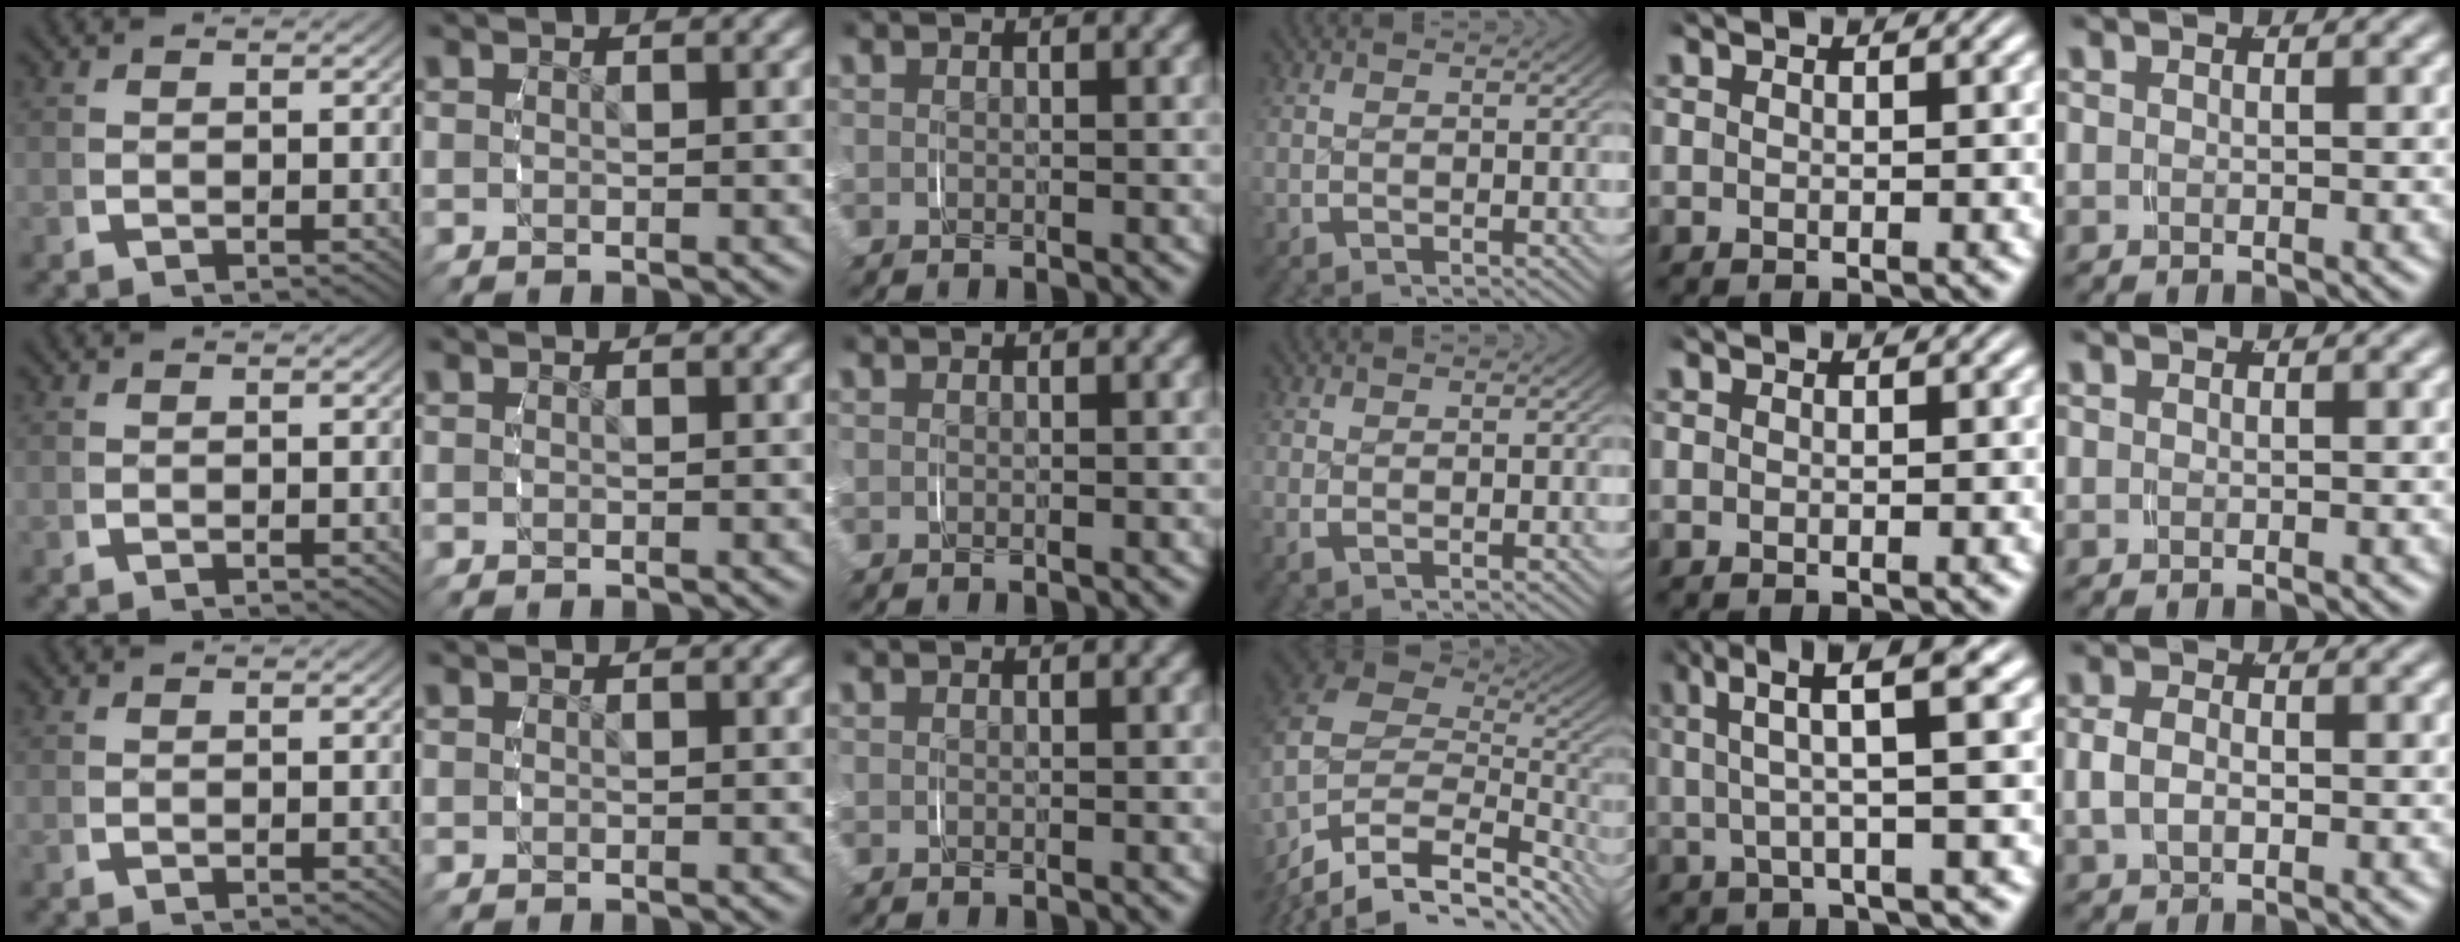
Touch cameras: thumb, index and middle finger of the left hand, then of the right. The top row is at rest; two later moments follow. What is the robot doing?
{"motion": "grasp_and_lifting", "object": "shirt"}